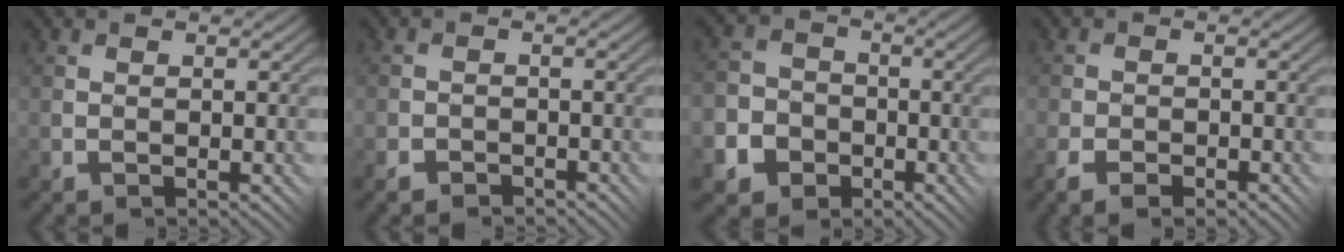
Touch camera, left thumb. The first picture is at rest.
{"total": 1.8, "force": [-1.6, 0.7, 0.2], "torque": [-0.002, 0.002, -0.036]}
{"total": 7.2, "force": [-3.4, 6.1, 1.5], "torque": [-0.050, -0.016, -0.085]}
{"total": 3.5, "force": [-2.1, 2.0, 1.9], "torque": [-0.034, -0.009, -0.038]}